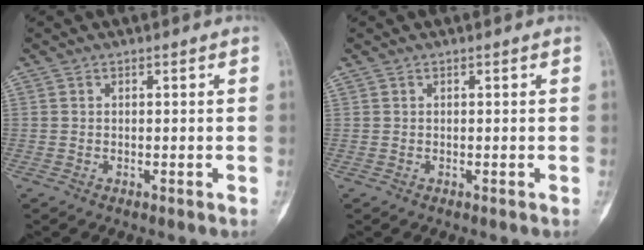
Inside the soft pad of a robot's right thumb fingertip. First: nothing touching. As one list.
[{"total": 0.0}]